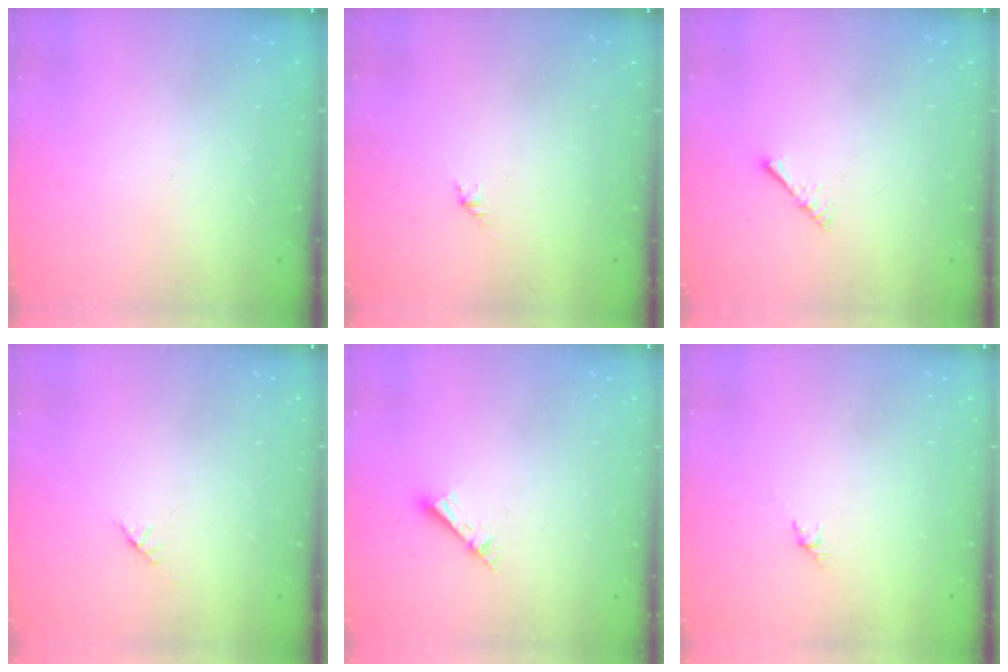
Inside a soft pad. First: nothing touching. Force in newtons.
{"total": 1.7, "press": 1.6, "slide": 0.7}
{"total": 2.2, "press": 2.1, "slide": 0.5}
{"total": 1.4, "press": 1.3, "slide": 0.5}
{"total": 3.8, "press": 3.8, "slide": 0.6}
{"total": 3.0, "press": 2.9, "slide": 0.7}